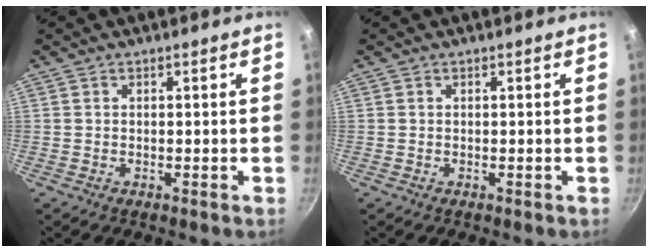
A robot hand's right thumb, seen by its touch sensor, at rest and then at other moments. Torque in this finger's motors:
{"motor_torque": [-0.23, 0.23, -0.13, 0.11, 0.00]}